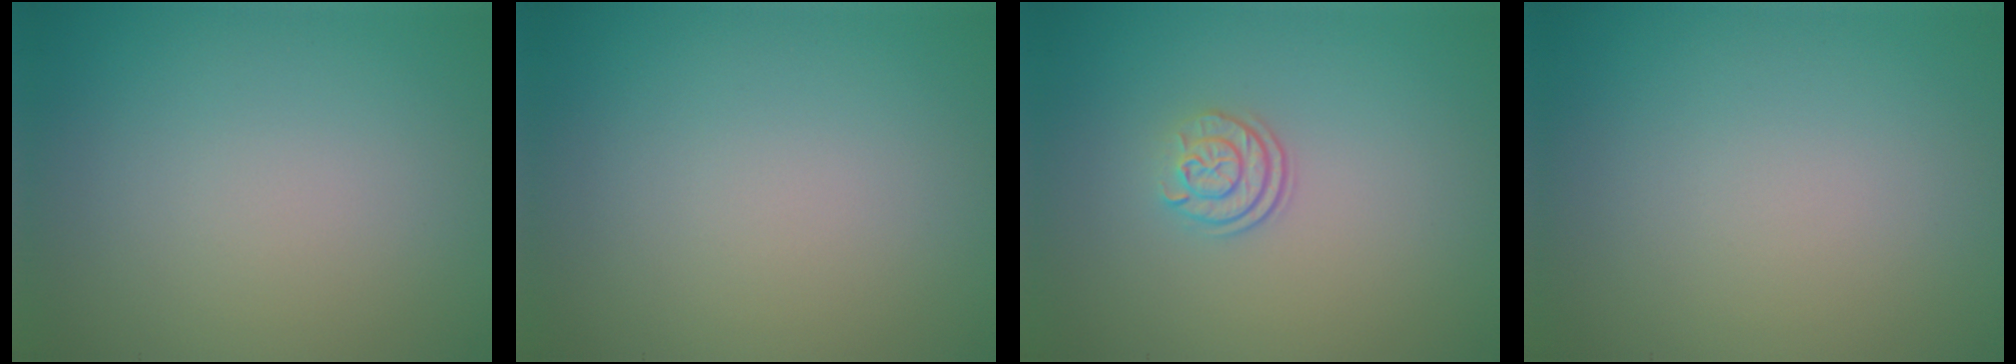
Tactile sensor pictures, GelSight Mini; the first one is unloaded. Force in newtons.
{"total": 0.0}
{"total": 2.4, "press": 1.8, "slide": 1.5}
{"total": 0.0}